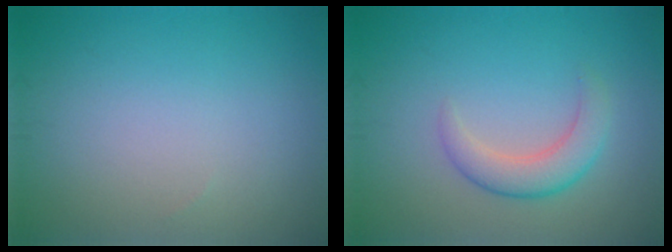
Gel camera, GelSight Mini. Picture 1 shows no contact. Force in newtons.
{"total": 3.1, "press": 3.1, "slide": 0.3}